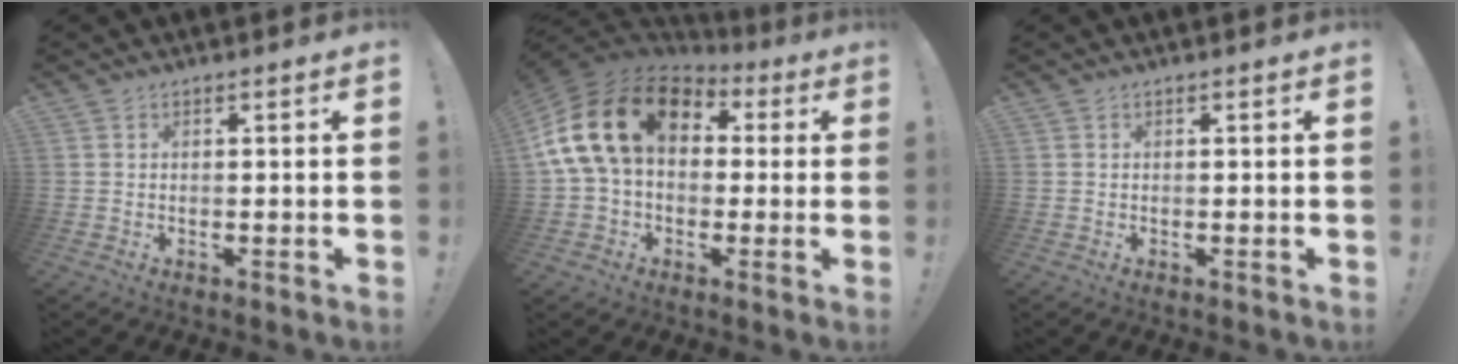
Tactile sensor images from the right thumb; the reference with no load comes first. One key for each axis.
{"total": 20.3, "fx": 4.7, "fy": 13.6, "fz": 14.3, "tx": -0.263, "ty": 0.005, "tz": 0.086}
{"total": 0.0}